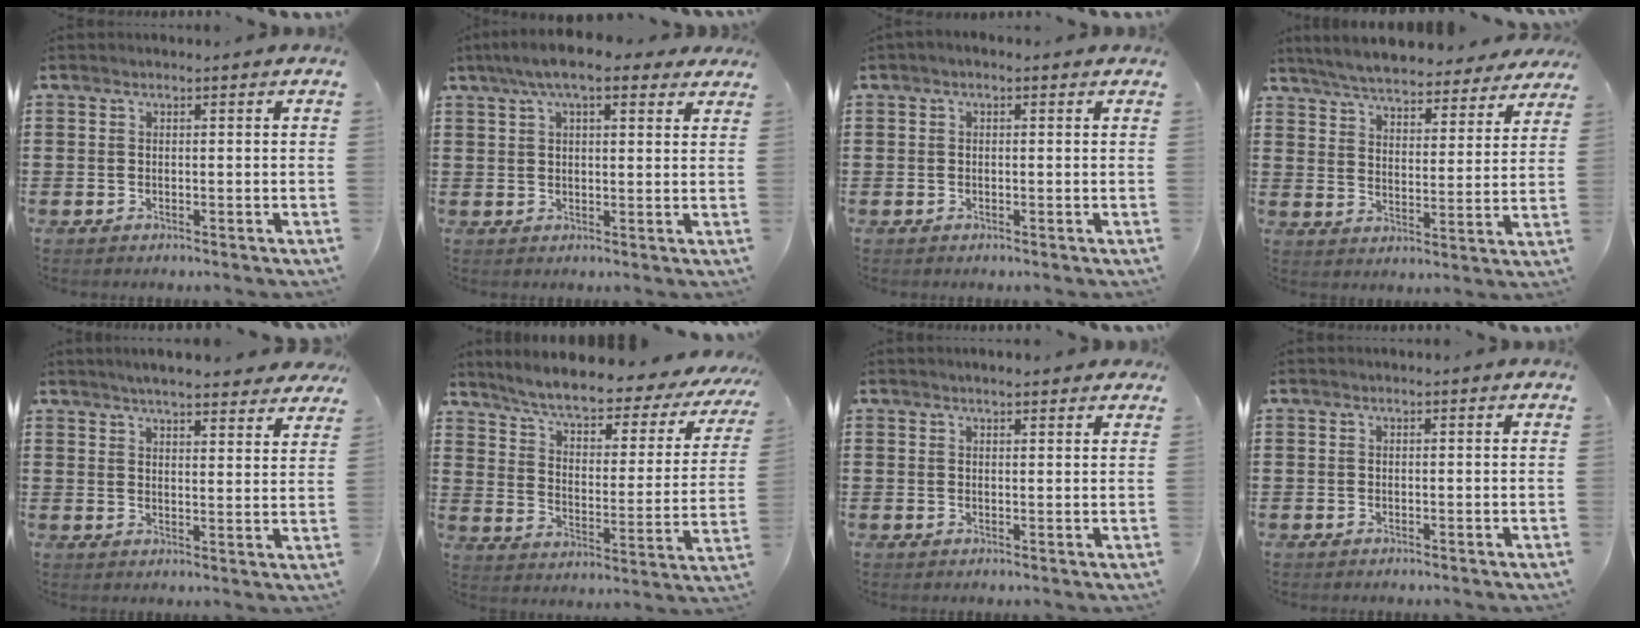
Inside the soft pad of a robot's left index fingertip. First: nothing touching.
{"total": 7.2, "force": [5.0, 2.0, 4.8], "torque": [-0.096, 0.002, 0.087]}
{"total": 0.7, "force": [-0.2, 0.4, 0.5], "torque": [-0.011, 0.002, -0.004]}
{"total": 5.7, "force": [5.6, 0.1, 1.0], "torque": [-0.049, -0.034, 0.099]}
{"total": 4.8, "force": [4.7, 0.1, 1.3], "torque": [-0.042, -0.016, 0.084]}
{"total": 6.0, "force": [5.0, 0.6, 3.2], "torque": [-0.084, -0.033, 0.078]}
{"total": 1.6, "force": [1.4, 0.2, 0.6], "torque": [-0.014, 0.004, 0.027]}
{"total": 0.0}